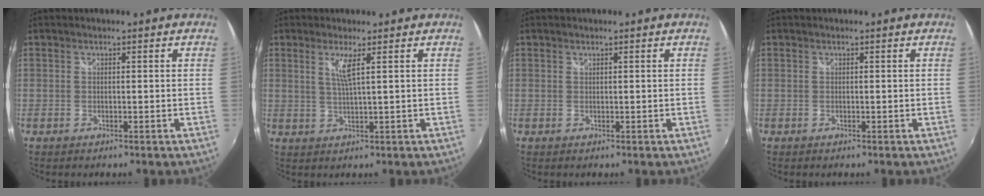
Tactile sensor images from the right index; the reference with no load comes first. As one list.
[{"total": 3.2, "force": [1.7, -0.5, 2.6], "torque": [-0.051, -0.003, 0.033]}, {"total": 0.0}, {"total": 0.0}]